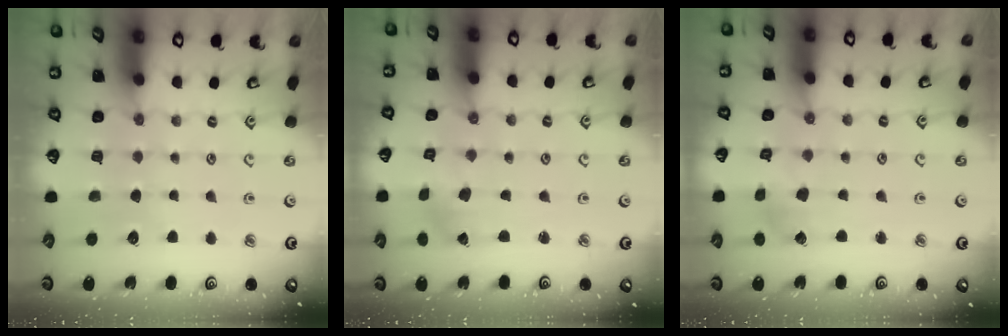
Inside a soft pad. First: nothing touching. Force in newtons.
{"total": 1.1, "press": 1.1, "slide": 0.2}
{"total": 2.0, "press": 2.0, "slide": 0.3}